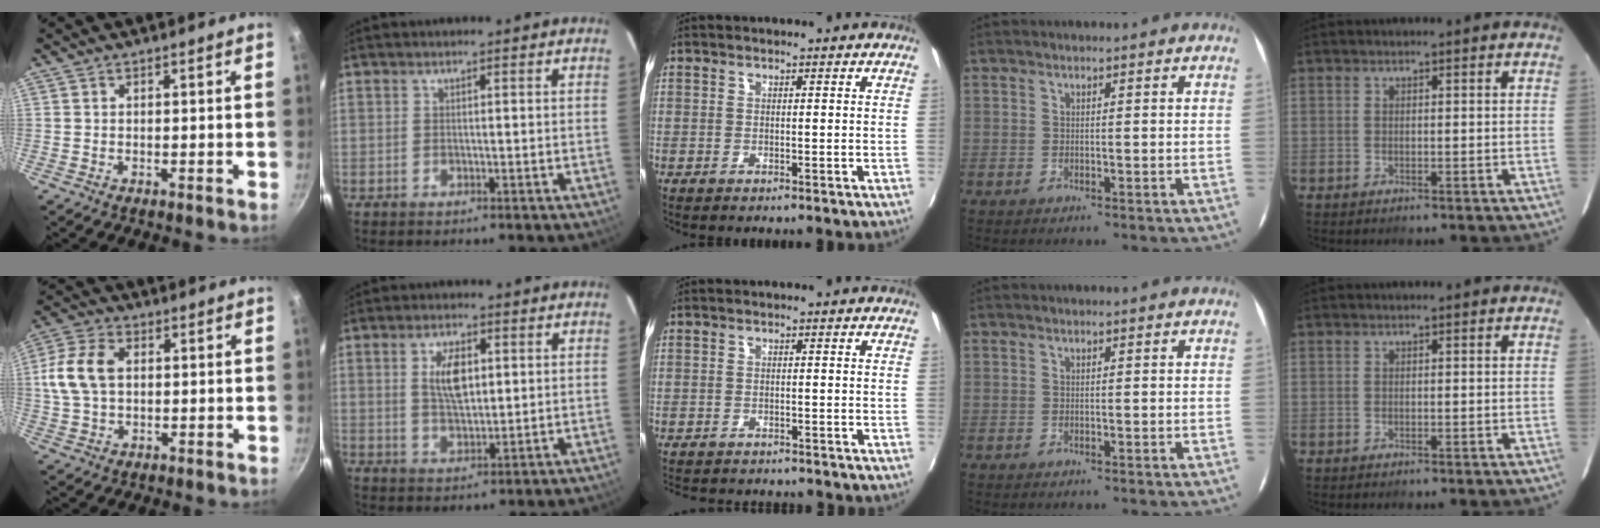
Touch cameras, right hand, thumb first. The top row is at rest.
{"thumb": {"total": 10.0, "force": [1.3, 6.6, 7.4], "torque": [-0.144, 0.017, 0.017]}, "index": {"total": 6.7, "force": [1.7, 3.2, 5.7], "torque": [-0.103, 0.004, 0.034]}, "middle": {"total": 5.7, "force": [-5.3, 1.4, 1.6], "torque": [-0.045, -0.015, -0.079]}}